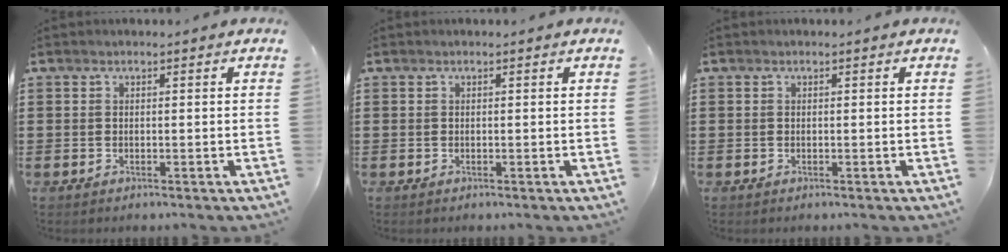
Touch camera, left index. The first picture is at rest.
{"total": 0.0}
{"total": 0.0}